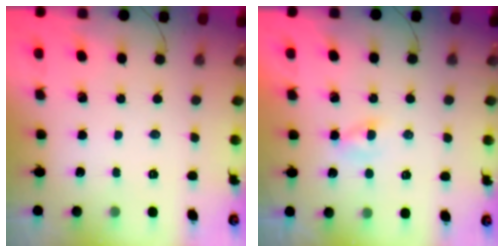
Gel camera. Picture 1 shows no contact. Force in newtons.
{"total": 1.3, "press": 1.1, "slide": 0.8}